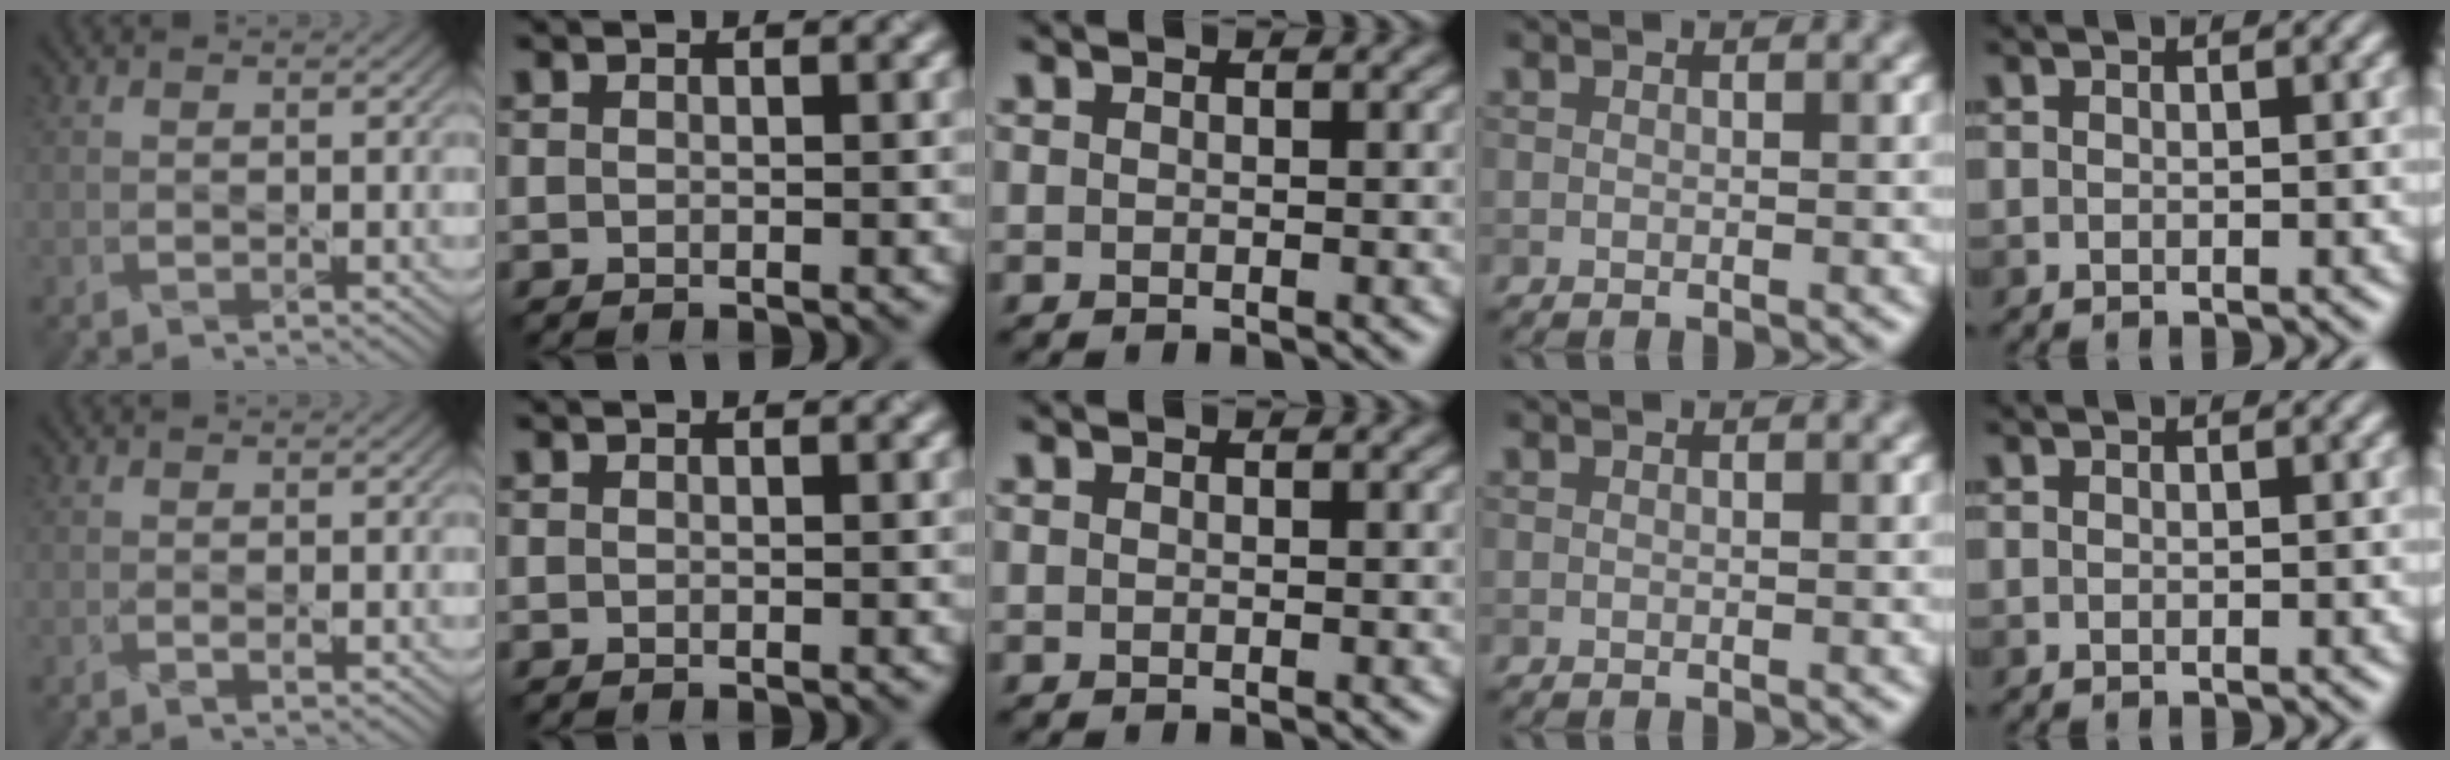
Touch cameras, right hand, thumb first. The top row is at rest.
{"thumb": {"total": 0.7, "force": [-0.2, 0.0, 0.7], "torque": [-0.014, -0.001, -0.004]}}